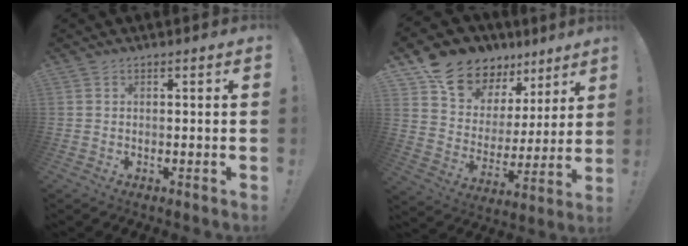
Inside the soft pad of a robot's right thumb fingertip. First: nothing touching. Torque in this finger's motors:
{"motor_torque": [-0.61, 1.49, -0.33, 0.79, 0.29]}